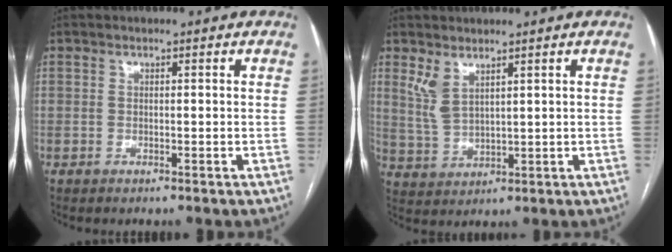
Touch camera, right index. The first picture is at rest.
{"total": 4.4, "force": [2.9, 1.4, 2.9], "torque": [-0.072, -0.004, 0.070]}